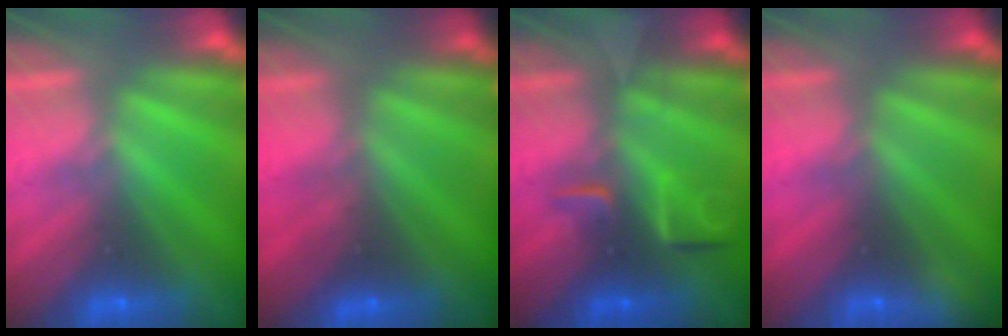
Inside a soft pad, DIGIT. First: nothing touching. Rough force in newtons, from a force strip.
{"total": 2.2}
{"total": 2.2}
{"total": 2.3}